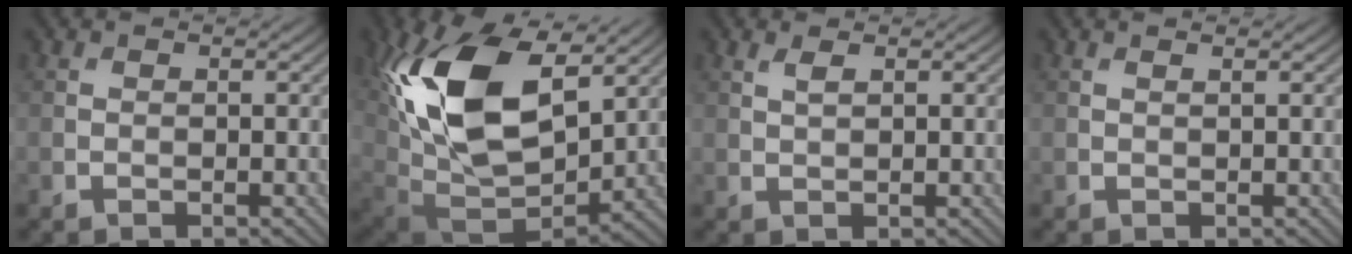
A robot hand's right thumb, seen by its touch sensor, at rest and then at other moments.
{"total": 18.1, "force": [6.4, 10.1, 13.6], "torque": [-0.296, 0.011, 0.121]}
{"total": 1.4, "force": [0.8, 0.4, 1.1], "torque": [-0.029, 0.002, 0.018]}
{"total": 0.9, "force": [0.6, 0.1, 0.7], "torque": [-0.011, 0.001, 0.005]}